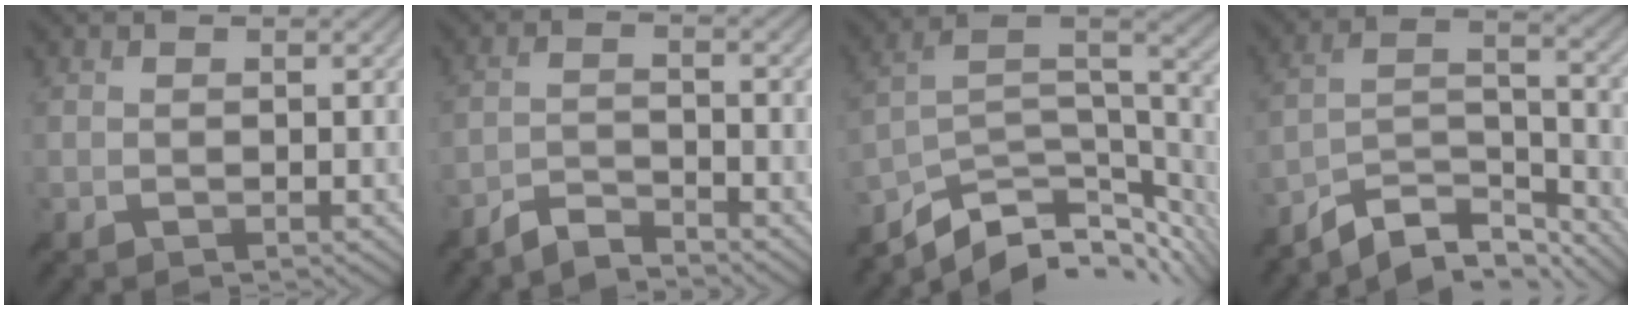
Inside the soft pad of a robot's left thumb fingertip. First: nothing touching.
{"total": 3.5, "force": [-3.3, 0.5, 1.0], "torque": [-0.019, -0.002, -0.073]}
{"total": 11.5, "force": [-7.6, 4.7, 7.3], "torque": [-0.150, -0.006, -0.120]}
{"total": 8.7, "force": [-7.3, 2.8, 3.8], "torque": [-0.067, 0.001, -0.143]}